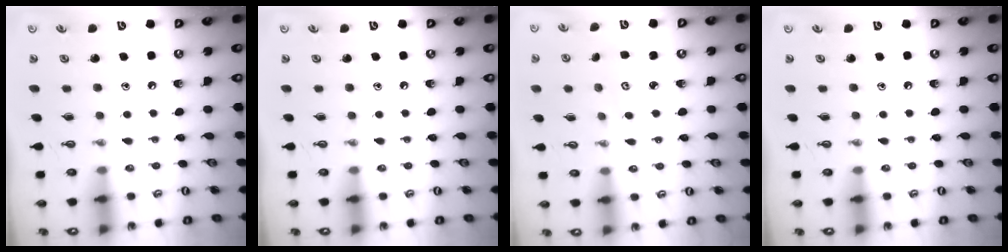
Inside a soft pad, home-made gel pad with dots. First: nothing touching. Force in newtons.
{"total": 0.0}
{"total": 2.8, "press": 2.8, "slide": 0.3}
{"total": 0.0}